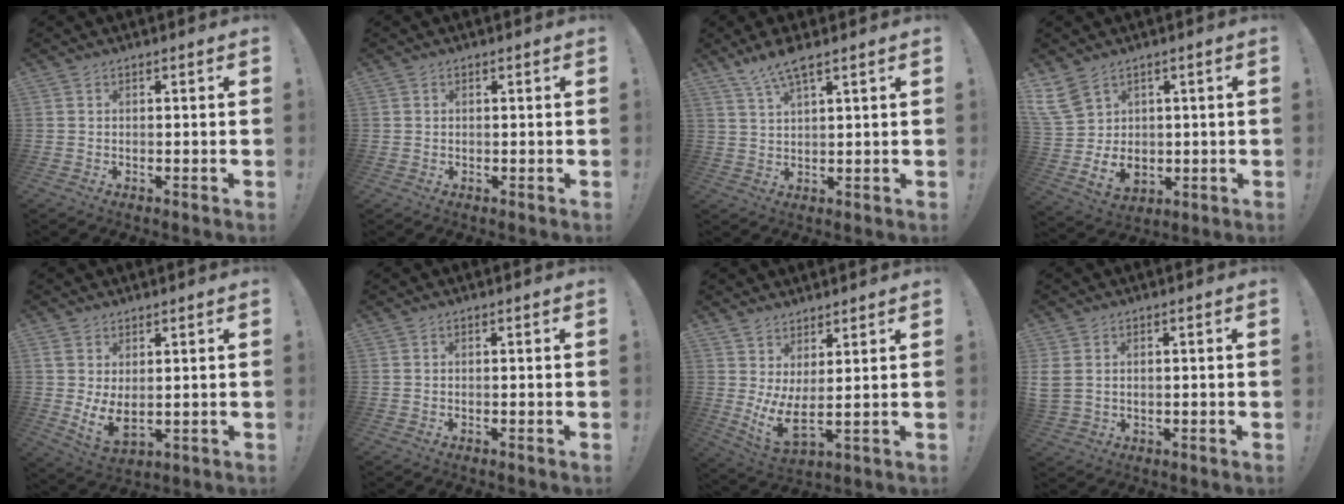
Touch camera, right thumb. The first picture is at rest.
{"total": 1.5, "force": [0.4, 1.4, -0.1], "torque": [0.013, -0.009, 0.005]}
{"total": 6.2, "force": [4.7, 1.0, 4.0], "torque": [-0.079, -0.020, 0.084]}
{"total": 10.6, "force": [4.4, 8.1, 5.2], "torque": [-0.114, -0.036, 0.092]}
{"total": 6.3, "force": [1.9, 3.2, 5.1], "torque": [-0.080, -0.025, 0.042]}
{"total": 0.0}
{"total": 6.6, "force": [2.5, 0.9, 6.0], "torque": [-0.102, -0.044, 0.044]}
{"total": 3.6, "force": [1.2, 2.9, 1.8], "torque": [-0.035, 0.001, 0.022]}